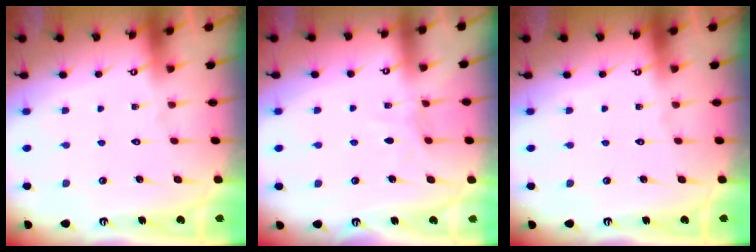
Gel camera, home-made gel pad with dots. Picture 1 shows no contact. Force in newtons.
{"total": 4.4, "press": 4.3, "slide": 0.5}
{"total": 0.0}